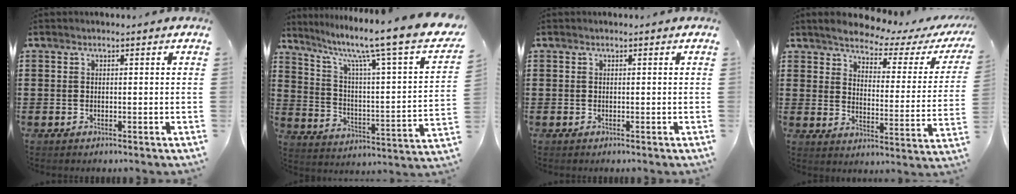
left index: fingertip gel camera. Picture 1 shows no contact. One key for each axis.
{"total": 10.4, "fx": 7.8, "fy": 0.1, "fz": 6.9, "tx": -0.143, "ty": -0.062, "tz": 0.114}
{"total": 0.0}
{"total": 3.9, "fx": 3.5, "fy": 0.8, "fz": 1.5, "tx": -0.053, "ty": -0.024, "tz": 0.053}